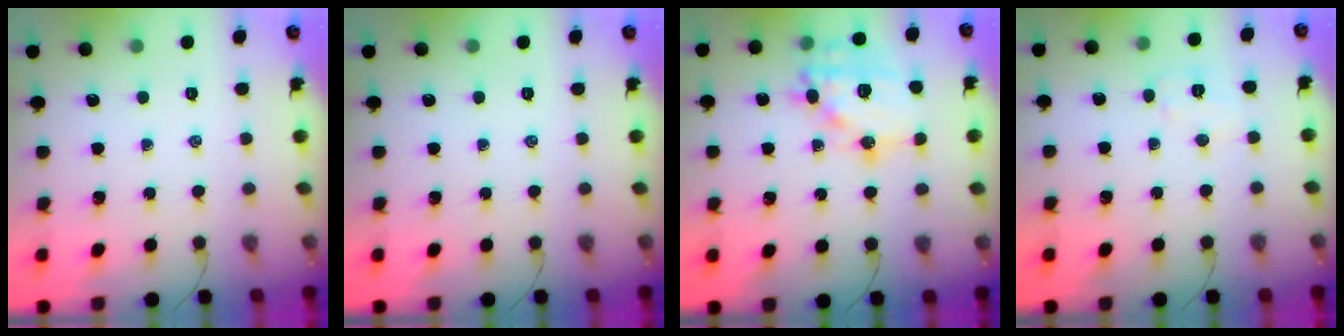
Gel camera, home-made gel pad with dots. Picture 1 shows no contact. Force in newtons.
{"total": 0.0}
{"total": 17.4, "press": 17.3, "slide": 2.5}
{"total": 5.1, "press": 5.0, "slide": 0.8}